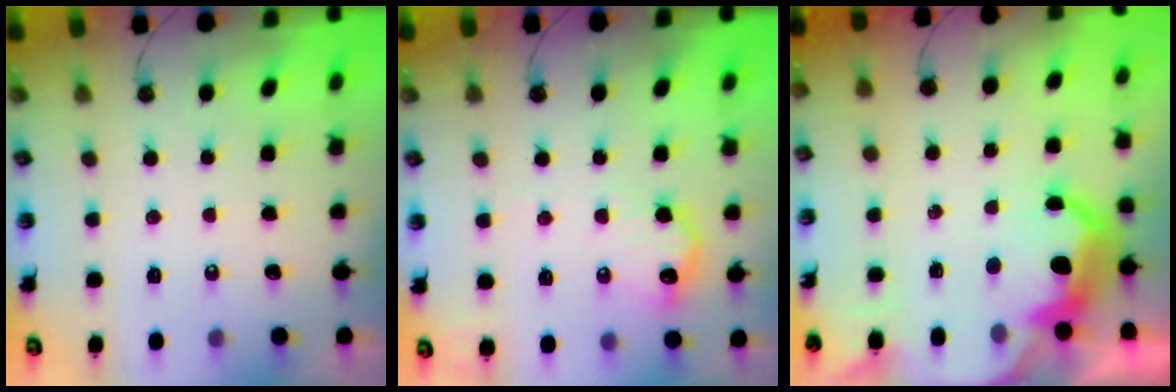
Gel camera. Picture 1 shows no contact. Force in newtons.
{"total": 12.3, "press": 12.3, "slide": 0.5}
{"total": 11.2, "press": 11.2, "slide": 0.9}